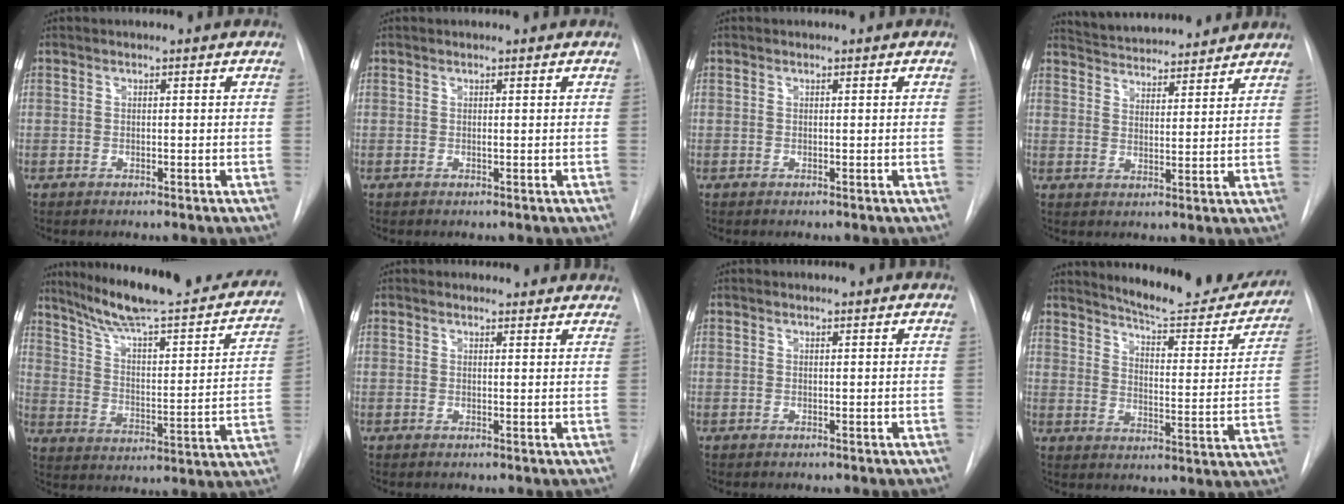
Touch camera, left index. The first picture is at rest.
{"total": 0.7, "force": [-0.7, -0.1, 0.1], "torque": [-0.006, -0.006, -0.011]}
{"total": 0.0}
{"total": 13.8, "force": [12.9, 2.5, 4.2], "torque": [-0.063, 0.018, 0.188]}
{"total": 26.9, "force": [21.8, 4.3, 15.1], "torque": [-0.218, -0.032, 0.295]}
{"total": 6.9, "force": [6.5, 2.1, 0.7], "torque": [0.018, 0.002, 0.048]}
{"total": 0.0}
{"total": 19.5, "force": [18.0, 3.3, 6.9], "torque": [-0.083, -0.067, 0.223]}